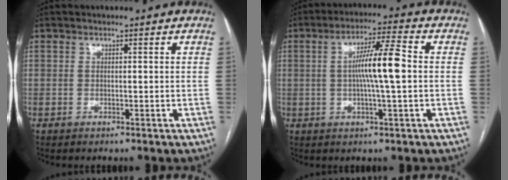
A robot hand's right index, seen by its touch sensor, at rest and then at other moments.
{"total": 8.7, "force": [0.2, 0.2, 8.7], "torque": [-0.156, 0.009, -0.002]}